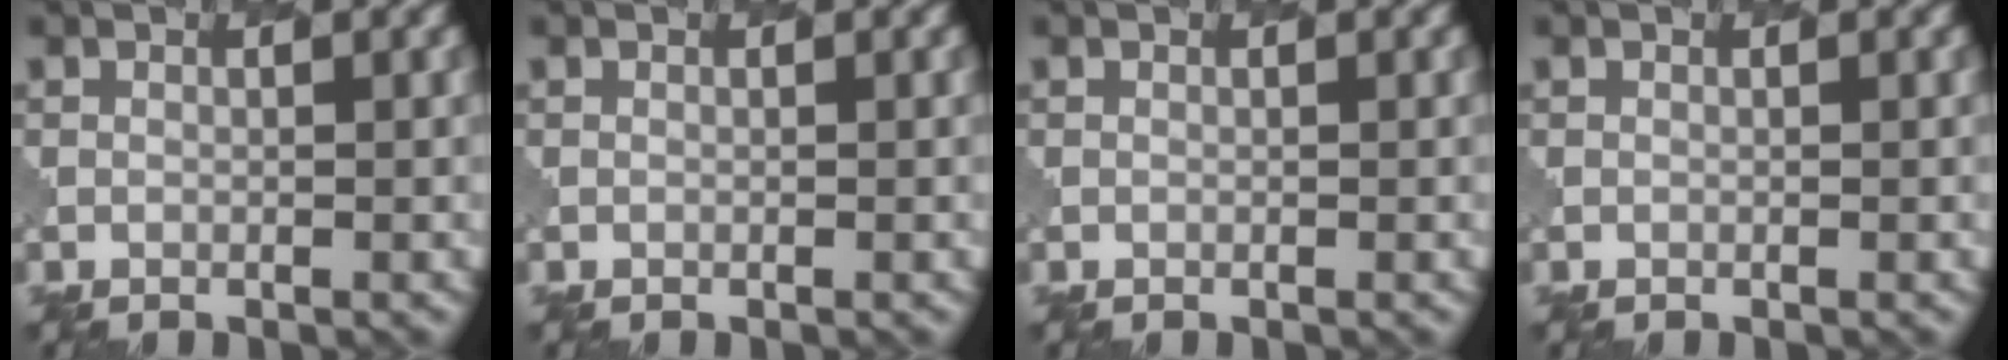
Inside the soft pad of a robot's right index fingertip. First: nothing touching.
{"total": 0.0}
{"total": 0.0}
{"total": 0.0}